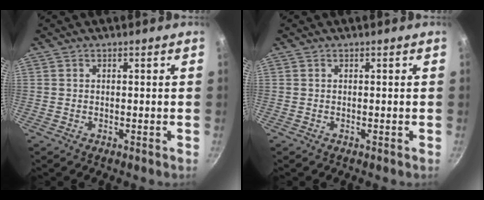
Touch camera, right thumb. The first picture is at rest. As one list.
[{"total": 0.0}]